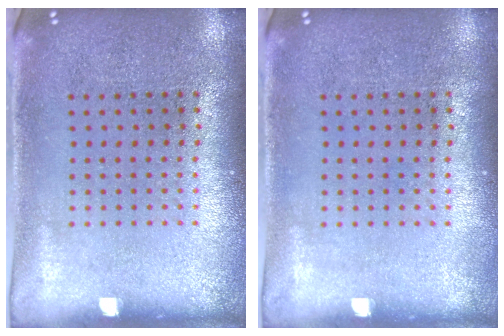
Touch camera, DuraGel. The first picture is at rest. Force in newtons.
{"total": 0.0}